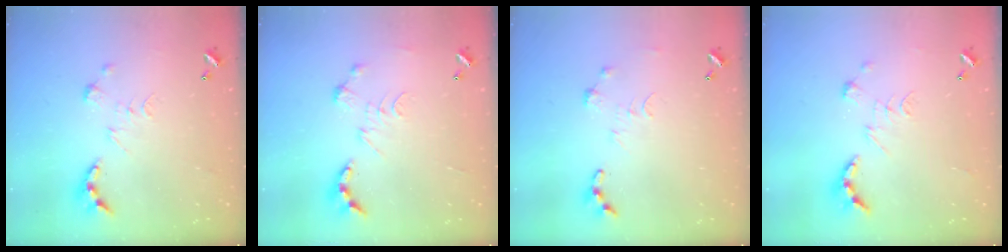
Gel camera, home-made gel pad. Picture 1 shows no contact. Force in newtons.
{"total": 0.0}
{"total": 0.7, "press": 0.7, "slide": 0.1}
{"total": 2.6, "press": 1.9, "slide": 1.8}